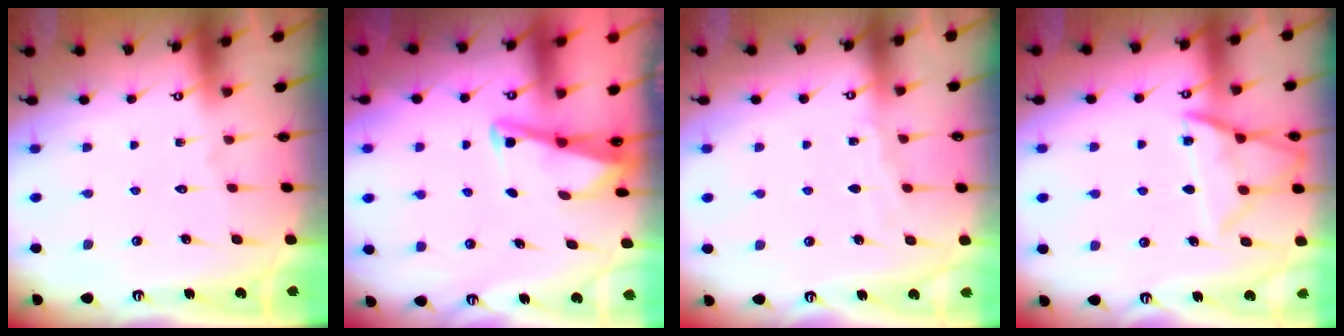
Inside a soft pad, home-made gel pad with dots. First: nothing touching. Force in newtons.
{"total": 2.8, "press": 2.7, "slide": 0.4}
{"total": 4.8, "press": 4.8, "slide": 0.6}
{"total": 13.1, "press": 13.1, "slide": 1.3}